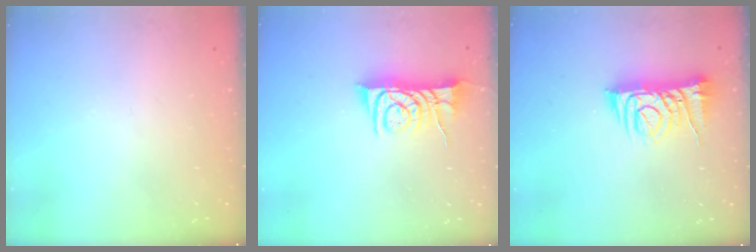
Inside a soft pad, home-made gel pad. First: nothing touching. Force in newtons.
{"total": 9.1, "press": 9.1, "slide": 0.5}
{"total": 9.0, "press": 8.9, "slide": 1.4}